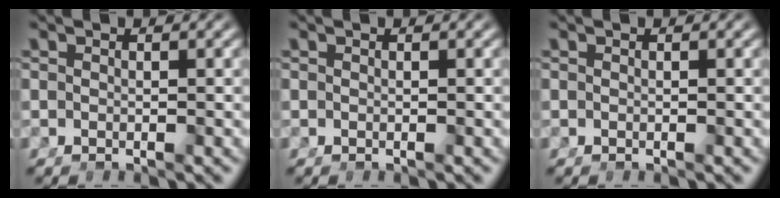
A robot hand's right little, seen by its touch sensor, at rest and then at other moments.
{"total": 0.0}
{"total": 0.0}